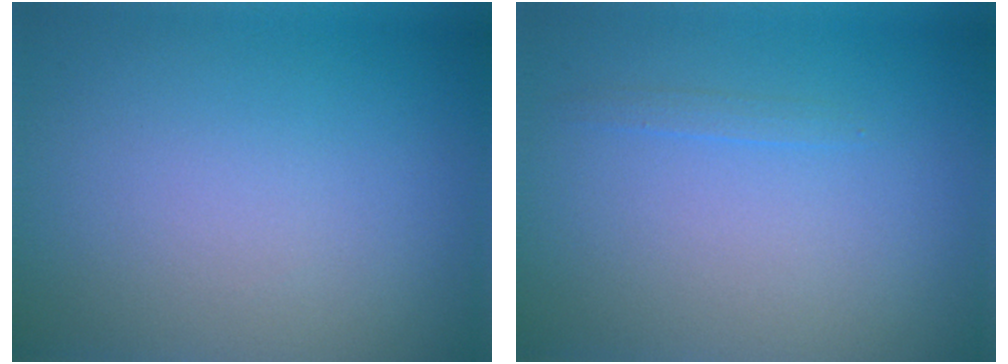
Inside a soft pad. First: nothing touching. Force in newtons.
{"total": 0.6, "press": 0.6, "slide": 0.1}